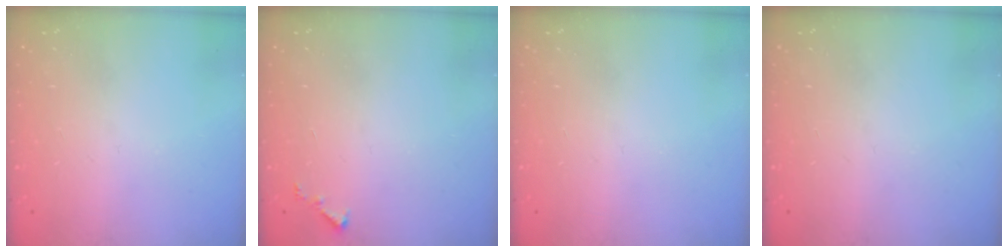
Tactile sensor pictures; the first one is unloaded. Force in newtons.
{"total": 3.3, "press": 3.3, "slide": 0.3}
{"total": 0.0}
{"total": 0.0}